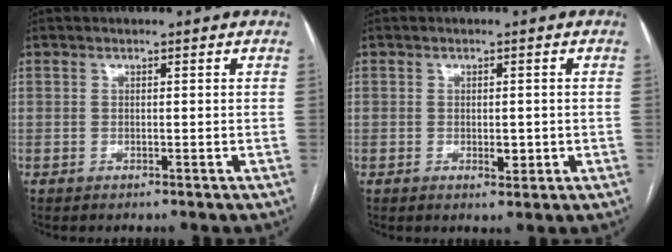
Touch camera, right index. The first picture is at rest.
{"total": 2.3, "force": [-0.4, 1.2, 1.9], "torque": [-0.027, -0.002, 0.000]}